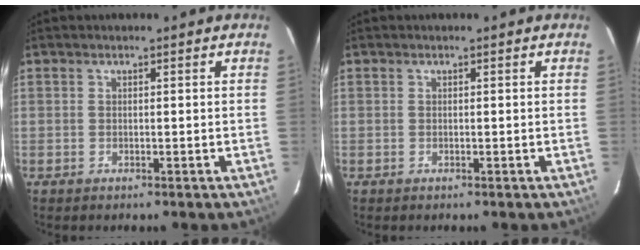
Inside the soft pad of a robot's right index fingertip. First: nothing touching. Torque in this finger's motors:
{"motor_torque": [0.00, 0.00, 0.00, -0.01]}